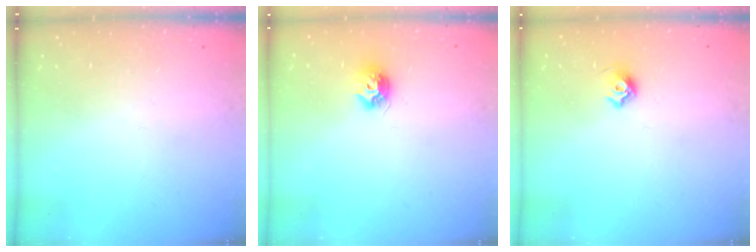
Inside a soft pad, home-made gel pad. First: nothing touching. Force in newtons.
{"total": 7.6, "press": 7.6, "slide": 0.2}
{"total": 5.5, "press": 5.3, "slide": 1.2}